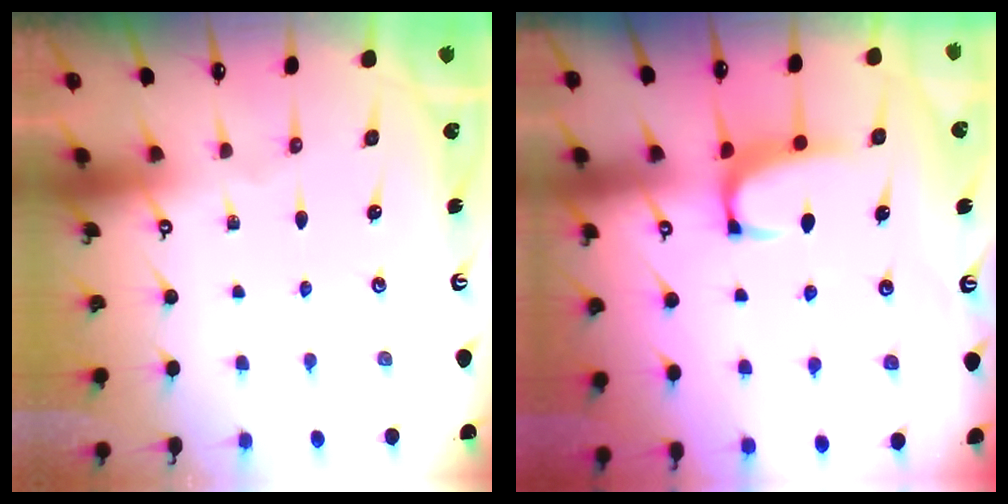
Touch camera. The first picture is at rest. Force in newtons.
{"total": 1.2, "press": 0.9, "slide": 0.7}